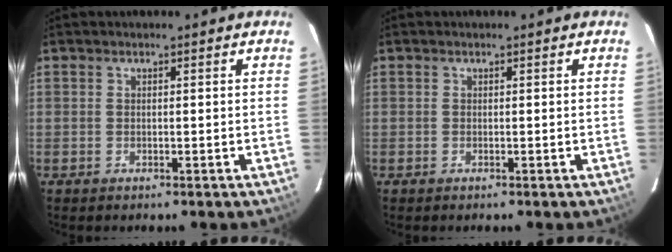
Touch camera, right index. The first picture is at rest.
{"total": 0.0}